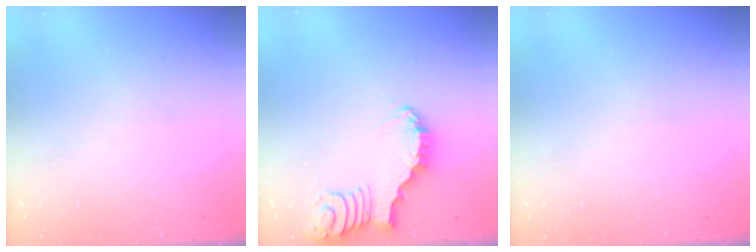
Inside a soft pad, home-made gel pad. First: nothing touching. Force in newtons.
{"total": 2.3, "press": 2.3, "slide": 0.3}
{"total": 0.0}